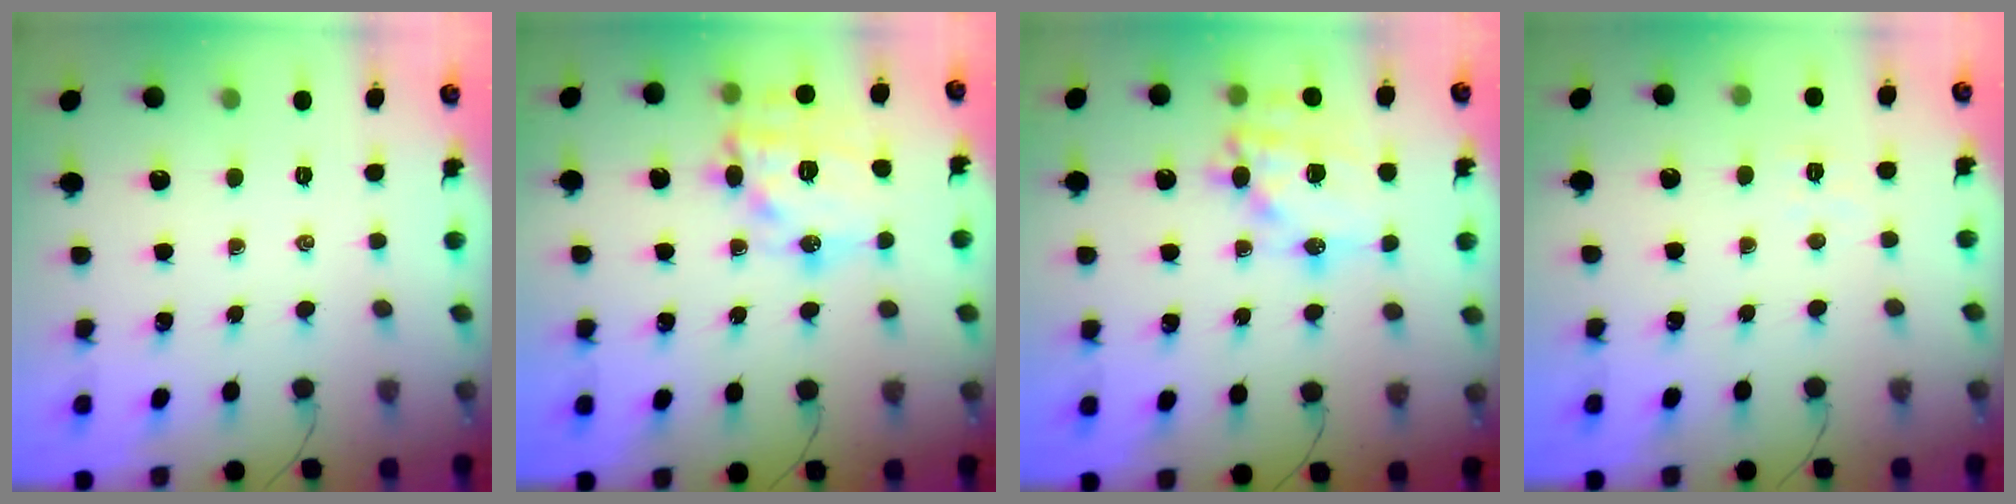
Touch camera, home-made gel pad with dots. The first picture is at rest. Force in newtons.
{"total": 17.5, "press": 17.4, "slide": 1.7}
{"total": 19.0, "press": 18.6, "slide": 3.7}
{"total": 2.5, "press": 2.4, "slide": 0.7}